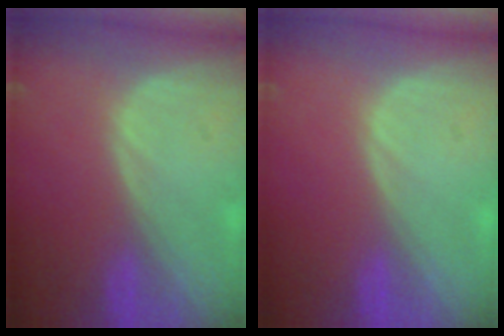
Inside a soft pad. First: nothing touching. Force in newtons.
{"total": 0.0}